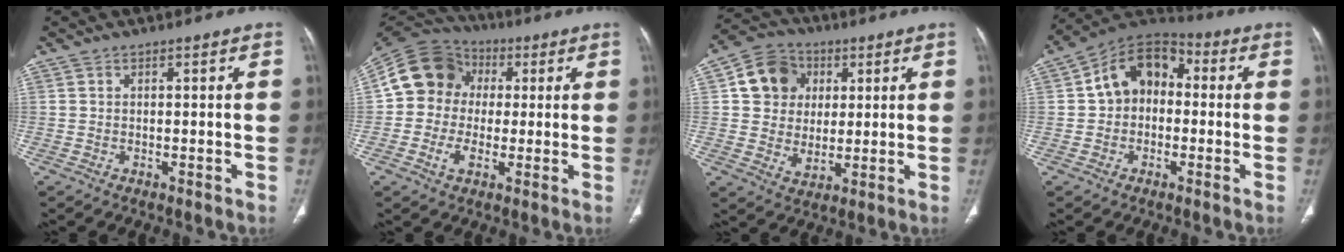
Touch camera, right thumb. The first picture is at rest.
{"total": 13.9, "force": [1.5, 11.9, 7.0], "torque": [-0.114, 0.022, 0.018]}
{"total": 11.3, "force": [3.3, 9.5, 5.1], "torque": [-0.057, -0.007, 0.055]}
{"total": 11.3, "force": [0.5, 8.5, 7.3], "torque": [-0.088, 0.038, -0.011]}